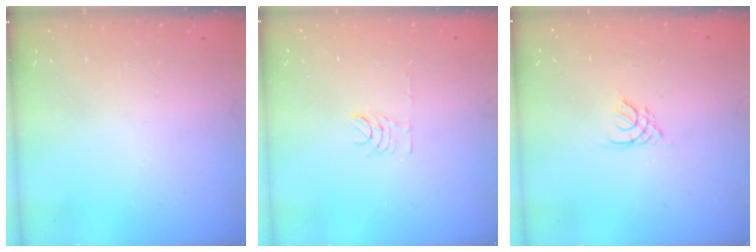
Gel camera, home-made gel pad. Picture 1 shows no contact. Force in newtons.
{"total": 5.3, "press": 5.3, "slide": 0.3}
{"total": 2.8, "press": 2.7, "slide": 0.5}